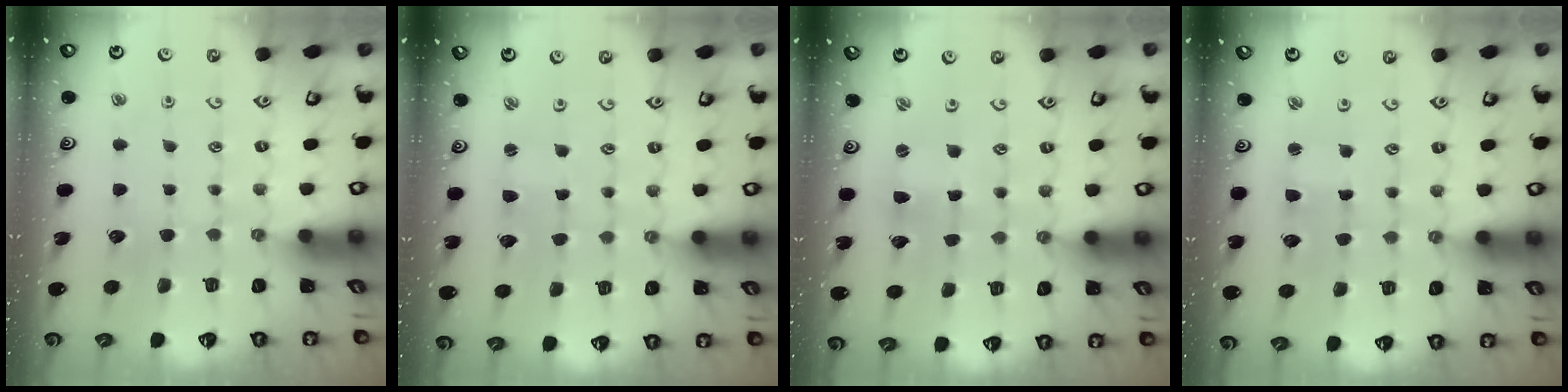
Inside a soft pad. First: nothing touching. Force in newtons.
{"total": 1.6, "press": 1.6, "slide": 0.1}
{"total": 0.9, "press": 0.9, "slide": 0.2}
{"total": 1.8, "press": 1.7, "slide": 0.3}